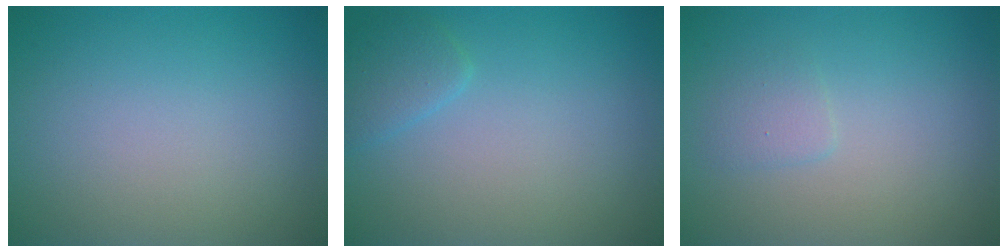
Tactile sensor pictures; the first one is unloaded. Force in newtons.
{"total": 1.6, "press": 1.6, "slide": 0.1}
{"total": 1.1, "press": 1.1, "slide": 0.1}